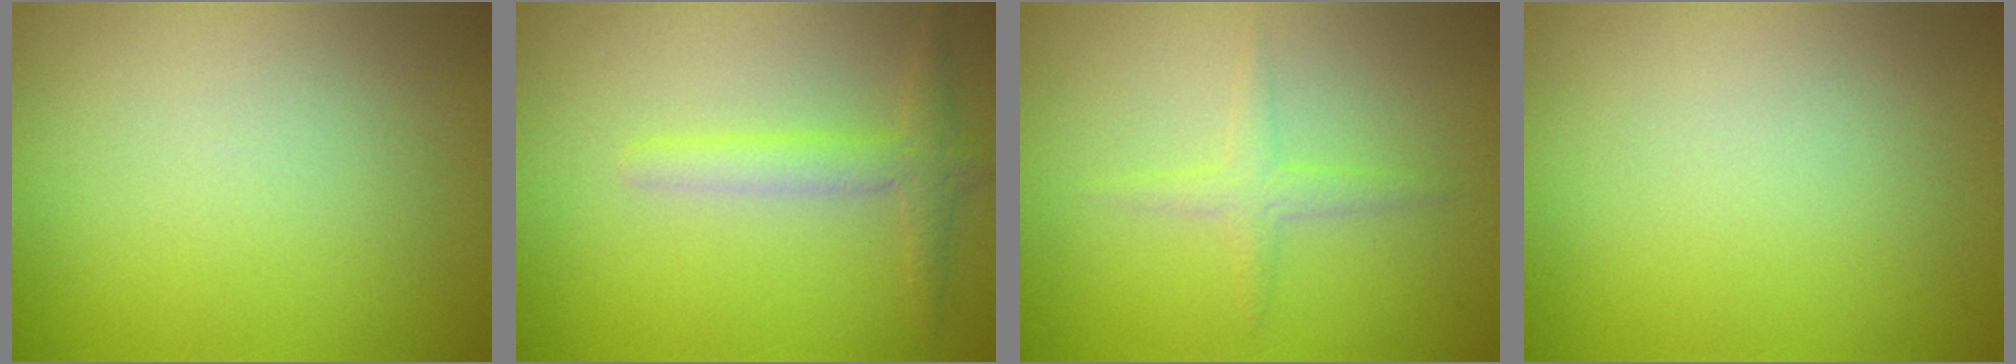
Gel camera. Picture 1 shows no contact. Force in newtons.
{"total": 2.4, "press": 2.4, "slide": 0.1}
{"total": 1.5, "press": 1.5, "slide": 0.0}
{"total": 0.0}